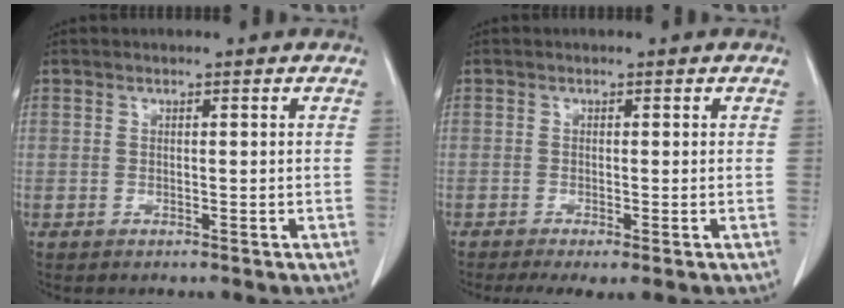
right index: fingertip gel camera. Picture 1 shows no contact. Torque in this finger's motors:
{"motor_torque": [0.64, -0.57, 0.25, 0.07]}